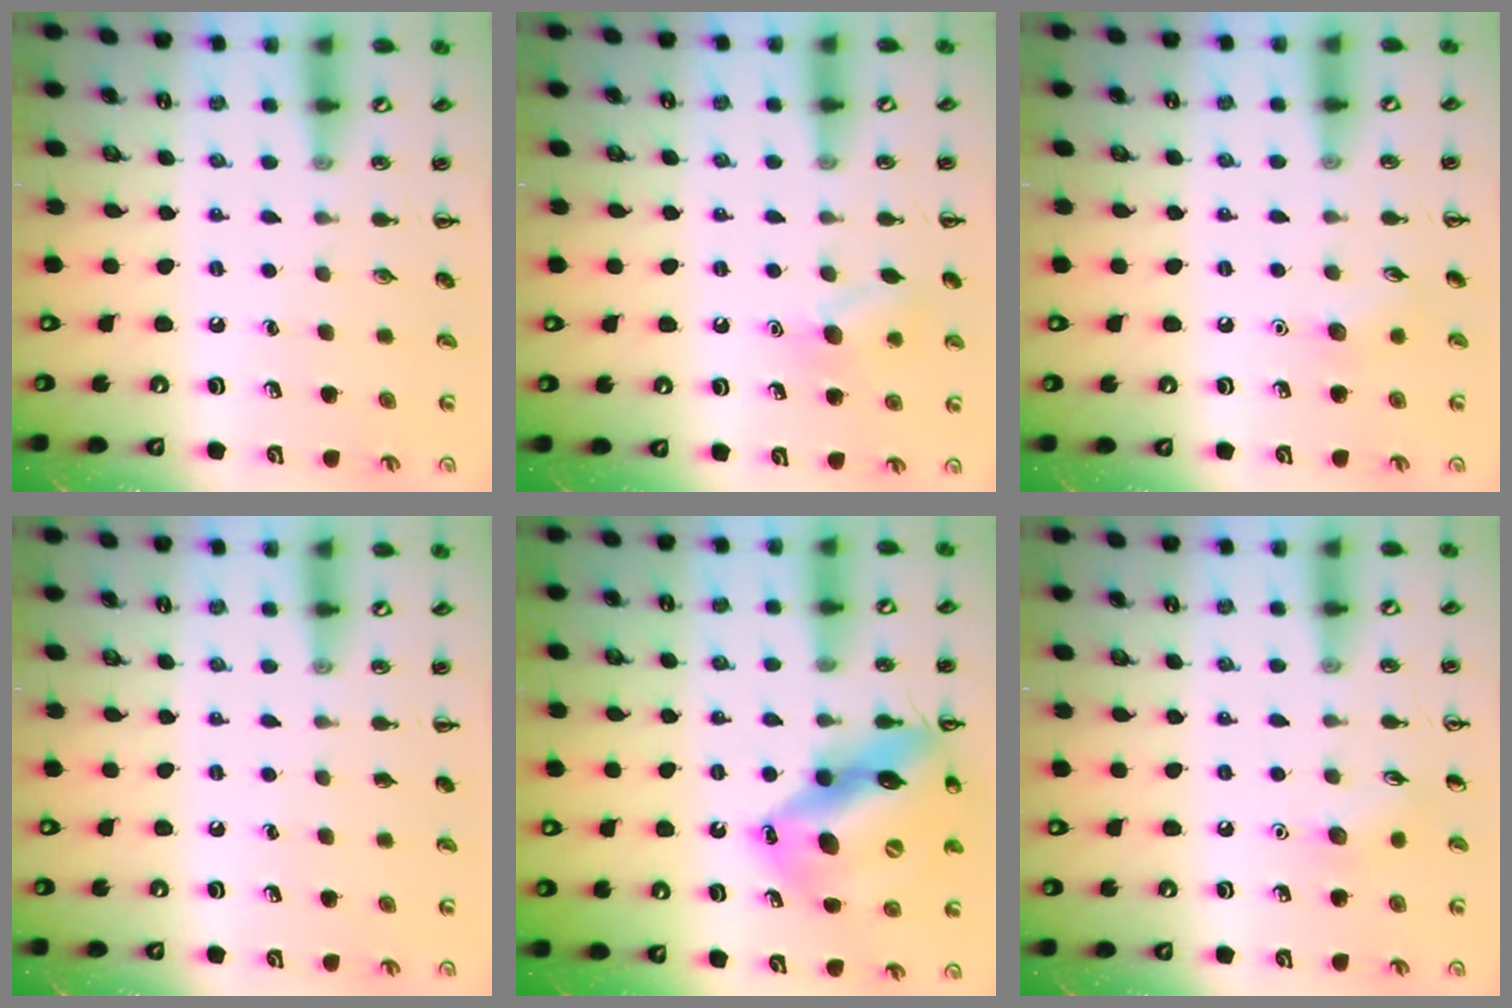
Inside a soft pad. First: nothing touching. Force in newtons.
{"total": 8.3, "press": 8.2, "slide": 1.1}
{"total": 5.6, "press": 5.4, "slide": 1.5}
{"total": 0.0}
{"total": 18.4, "press": 18.0, "slide": 3.4}
{"total": 5.7, "press": 5.5, "slide": 1.5}